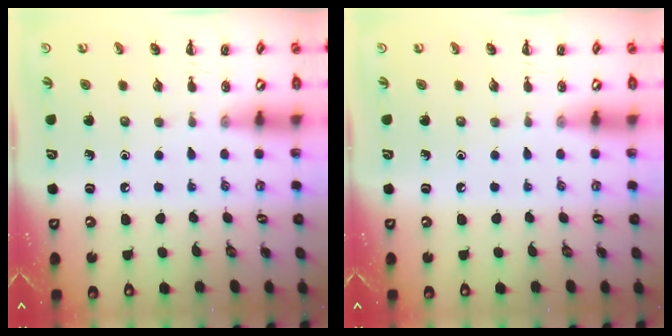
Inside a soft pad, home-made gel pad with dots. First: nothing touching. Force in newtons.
{"total": 0.0}